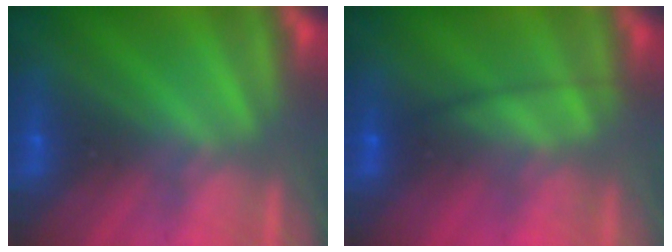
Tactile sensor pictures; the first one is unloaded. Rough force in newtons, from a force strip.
{"total": 2.4}